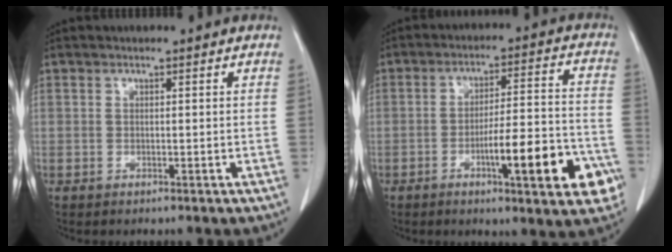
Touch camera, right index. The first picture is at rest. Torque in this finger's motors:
{"motor_torque": [1.34, -0.80, 0.53, 0.09]}